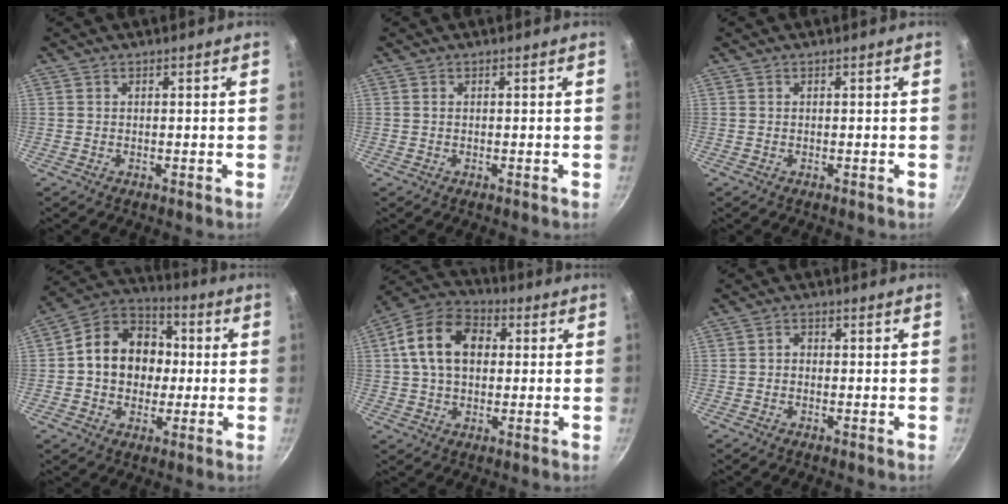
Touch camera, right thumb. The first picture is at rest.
{"total": 0.0}
{"total": 0.0}
{"total": 14.9, "force": [0.5, 12.2, 8.6], "torque": [-0.102, 0.029, -0.010]}
{"total": 13.6, "force": [2.2, 9.6, 9.4], "torque": [-0.140, 0.023, 0.019]}
{"total": 1.5, "force": [-0.4, 1.3, 0.8], "torque": [-0.012, 0.009, -0.009]}